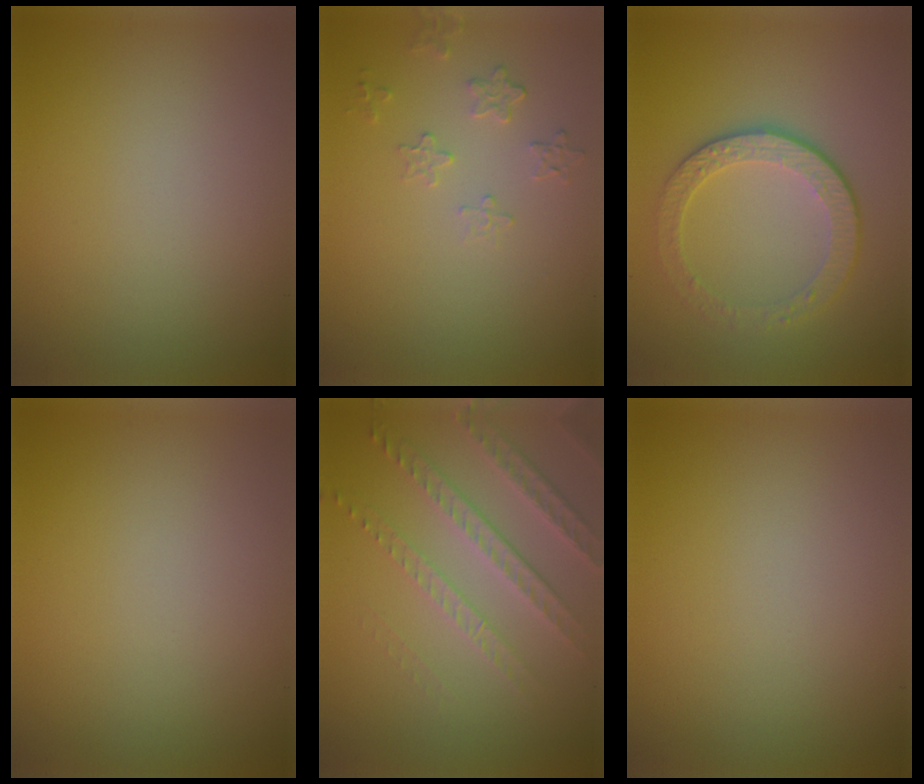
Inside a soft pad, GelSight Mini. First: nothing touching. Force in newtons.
{"total": 1.6, "press": 0.9, "slide": 1.4}
{"total": 4.5, "press": 3.2, "slide": 3.1}
{"total": 0.0}
{"total": 3.5, "press": 3.1, "slide": 1.7}
{"total": 0.0}